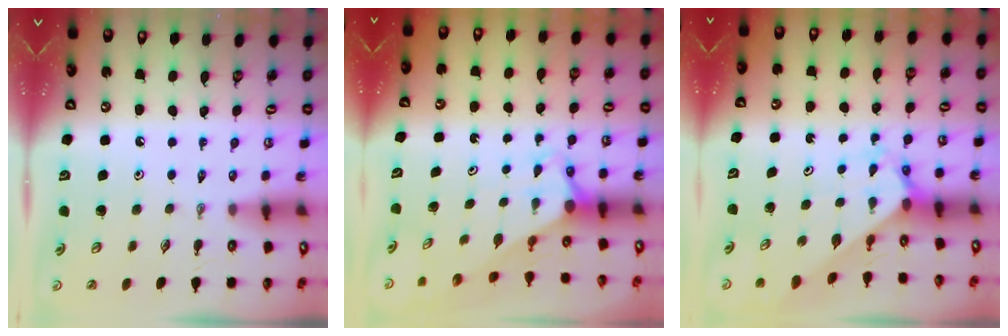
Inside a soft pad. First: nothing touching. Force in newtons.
{"total": 2.9, "press": 2.9, "slide": 0.0}
{"total": 2.2, "press": 2.2, "slide": 0.2}